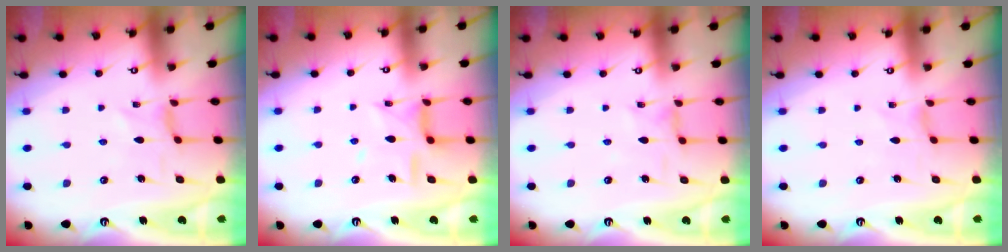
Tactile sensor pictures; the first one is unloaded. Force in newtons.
{"total": 12.2, "press": 12.1, "slide": 0.9}
{"total": 1.9, "press": 1.9, "slide": 0.3}
{"total": 0.0}